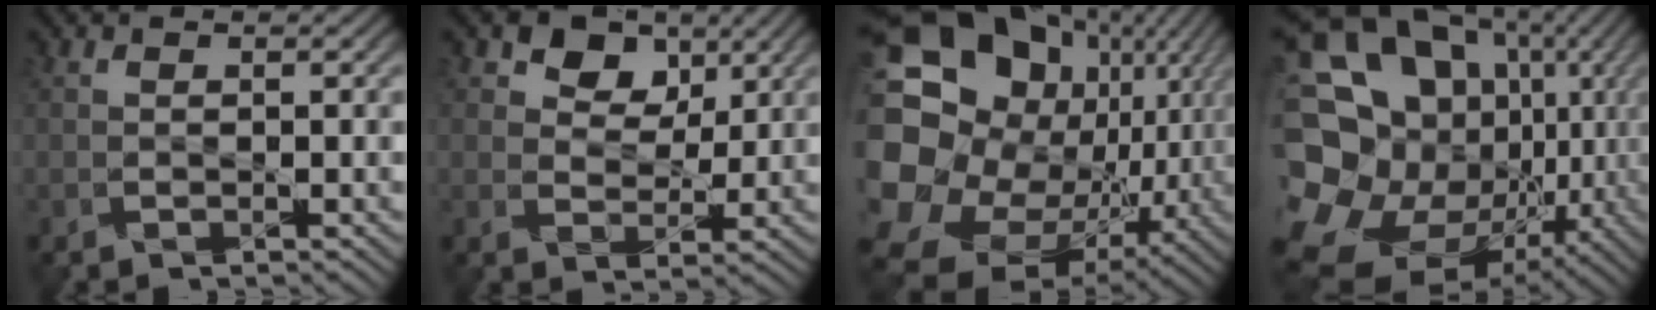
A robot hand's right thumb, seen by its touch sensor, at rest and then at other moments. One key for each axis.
{"total": 6.5, "fx": 4.0, "fy": 4.2, "fz": 2.8, "tx": -0.058, "ty": -0.003, "tz": 0.068}
{"total": 20.1, "fx": 0.3, "fy": 15.9, "fz": 12.3, "tx": -0.286, "ty": -0.031, "tz": 0.036}
{"total": 20.3, "fx": 0.2, "fy": 15.8, "fz": 12.8, "tx": -0.298, "ty": -0.020, "tz": 0.026}